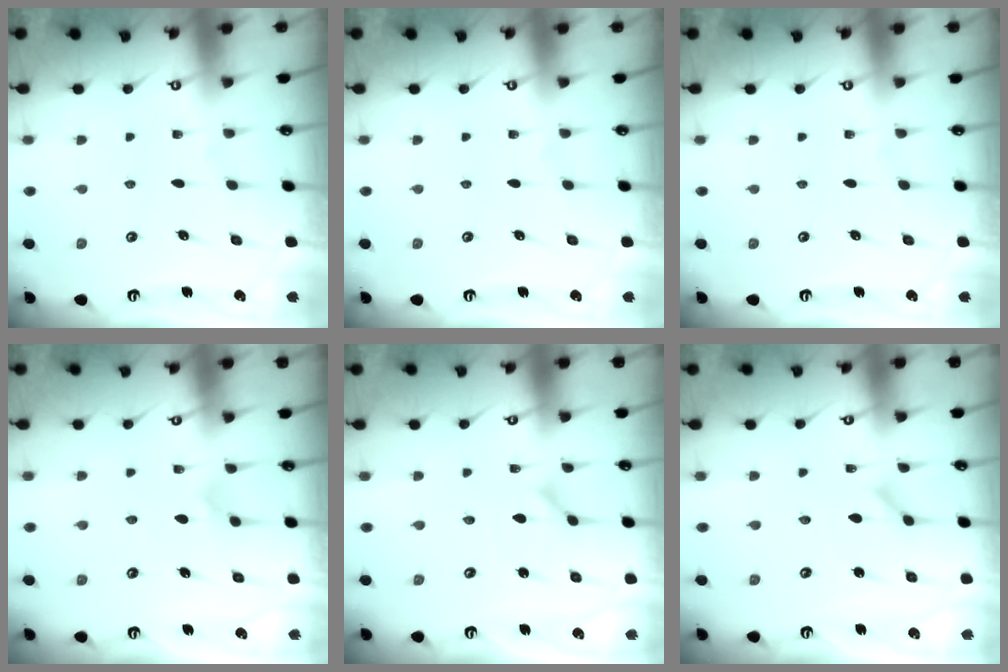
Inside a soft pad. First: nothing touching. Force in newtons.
{"total": 0.0}
{"total": 0.0}
{"total": 5.1, "press": 5.1, "slide": 0.3}
{"total": 0.9, "press": 0.9, "slide": 0.0}
{"total": 1.2, "press": 1.1, "slide": 0.2}